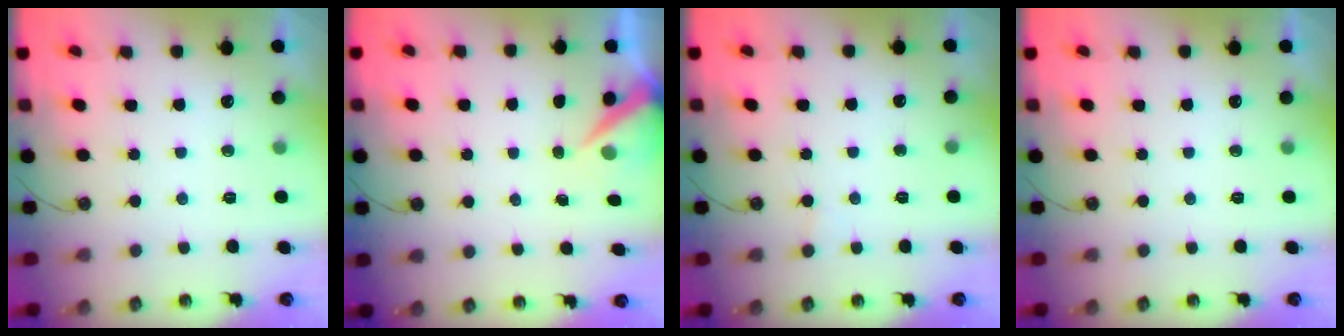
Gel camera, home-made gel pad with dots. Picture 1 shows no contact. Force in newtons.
{"total": 4.8, "press": 4.7, "slide": 0.5}
{"total": 2.9, "press": 2.9, "slide": 0.2}
{"total": 0.0}